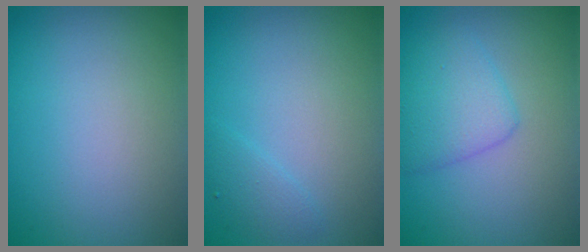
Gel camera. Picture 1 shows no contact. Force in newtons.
{"total": 1.2, "press": 1.2, "slide": 0.1}
{"total": 3.1, "press": 3.1, "slide": 0.1}